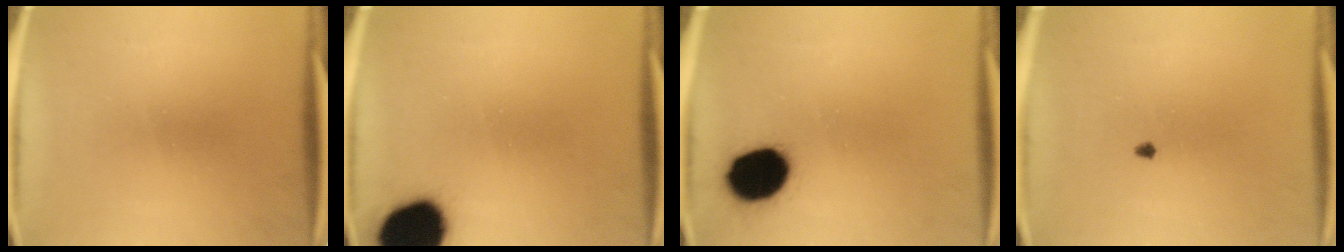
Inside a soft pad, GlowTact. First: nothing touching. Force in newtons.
{"total": 18.1}
{"total": 14.4}
{"total": 0.7}